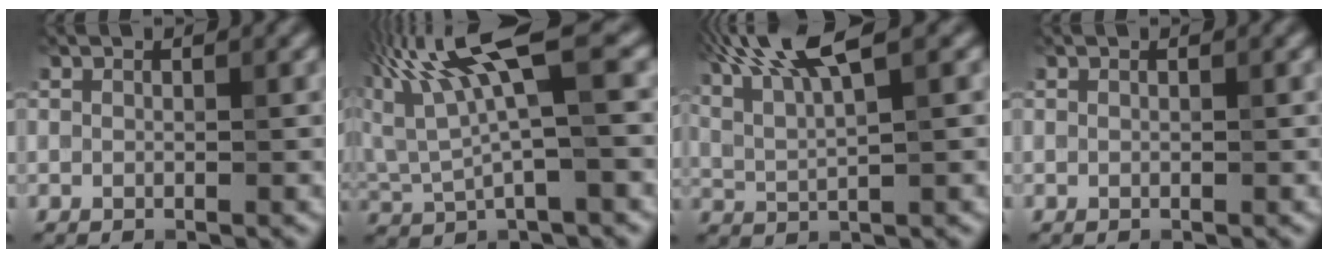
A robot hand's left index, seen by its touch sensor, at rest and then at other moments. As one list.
[{"total": 8.8, "force": [3.7, 2.2, 7.7], "torque": [-0.162, 0.015, 0.070]}, {"total": 8.2, "force": [4.7, 2.0, 6.4], "torque": [-0.114, 0.022, 0.080]}, {"total": 0.0}]